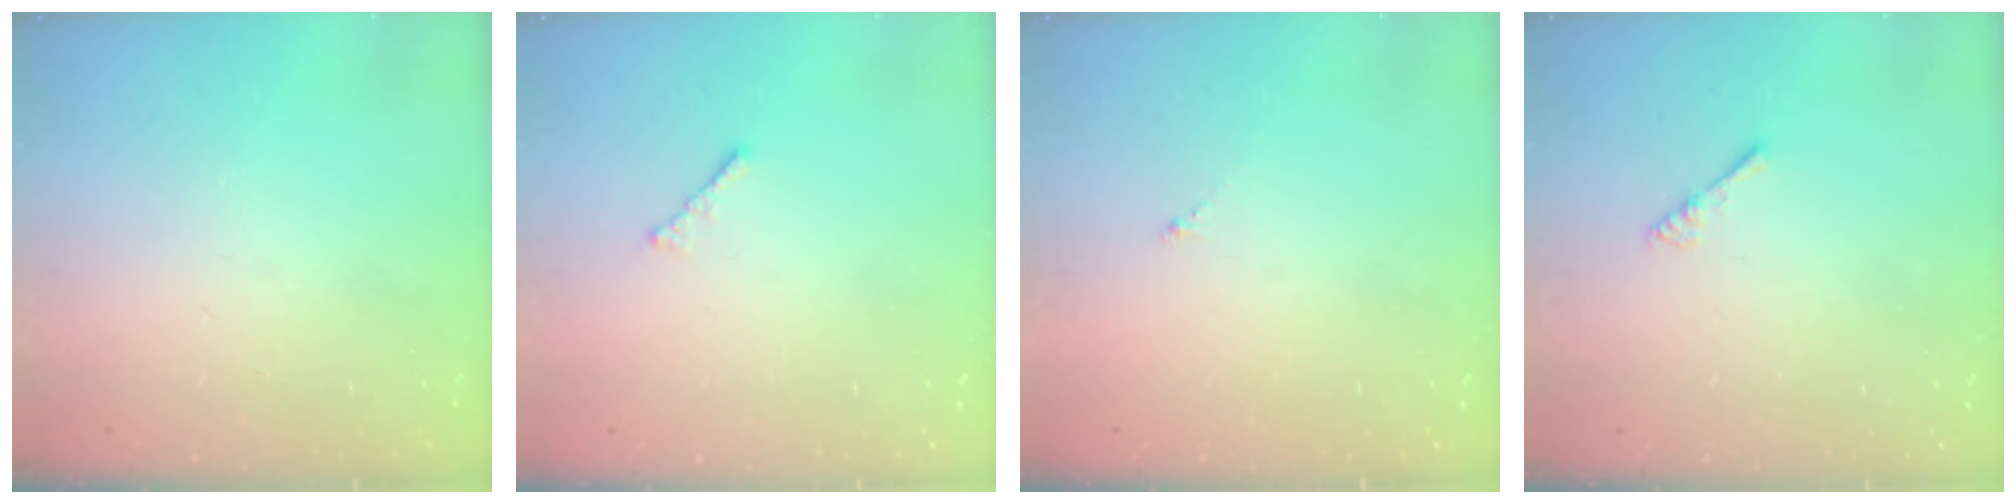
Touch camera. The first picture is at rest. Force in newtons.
{"total": 1.7, "press": 1.6, "slide": 0.5}
{"total": 0.0}
{"total": 1.8, "press": 1.7, "slide": 0.4}